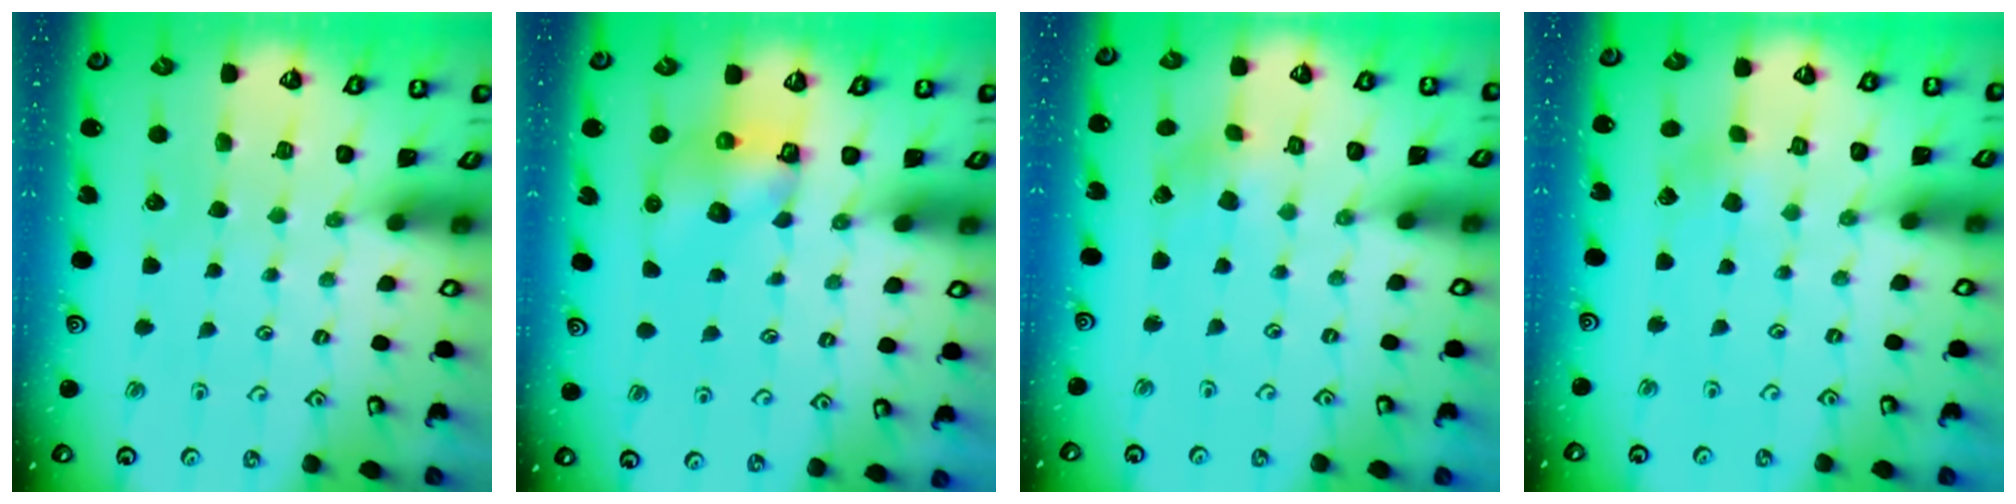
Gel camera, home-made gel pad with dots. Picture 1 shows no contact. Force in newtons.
{"total": 5.8, "press": 5.8, "slide": 0.2}
{"total": 2.3, "press": 2.3, "slide": 0.3}
{"total": 2.3, "press": 2.3, "slide": 0.1}